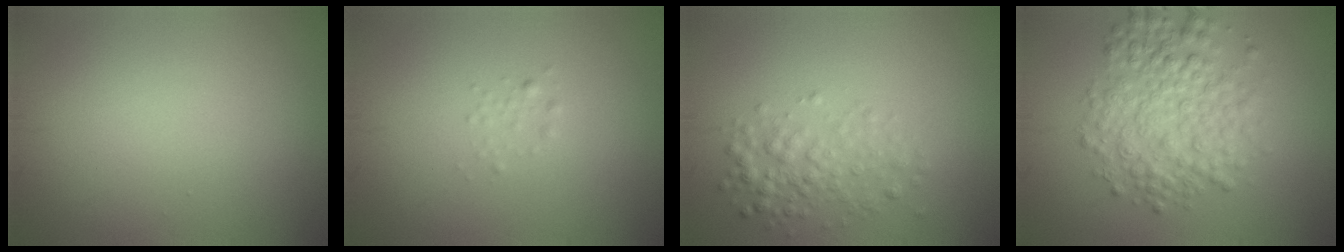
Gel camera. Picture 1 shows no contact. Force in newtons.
{"total": 0.7, "press": 0.7, "slide": 0.0}
{"total": 3.0, "press": 3.0, "slide": 0.1}
{"total": 5.8, "press": 5.8, "slide": 0.1}